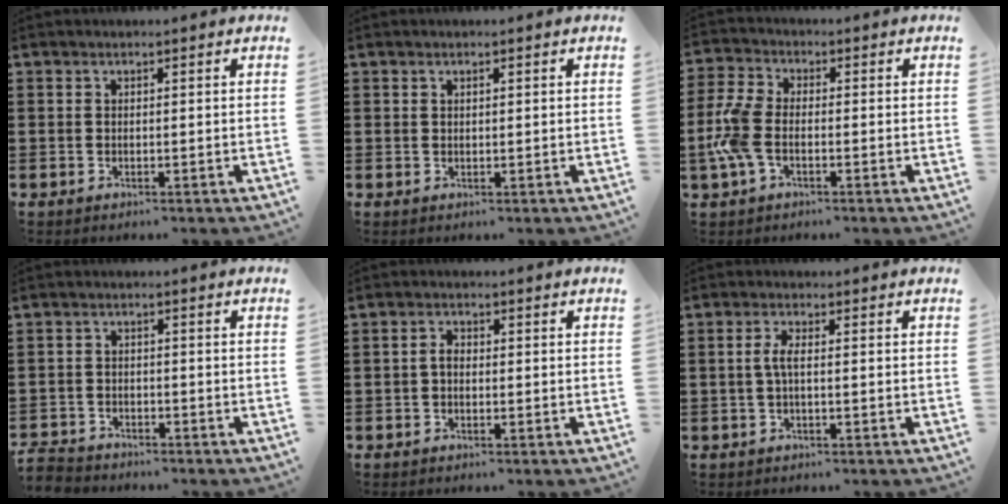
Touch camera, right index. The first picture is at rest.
{"total": 0.5, "force": [0.3, 0.3, 0.3], "torque": [-0.007, 0.001, 0.007]}
{"total": 6.3, "force": [-1.6, 3.4, 5.0], "torque": [-0.137, -0.006, -0.041]}
{"total": 2.7, "force": [-2.6, 0.6, 0.1], "torque": [-0.016, -0.002, -0.059]}
{"total": 1.8, "force": [-0.4, 1.0, 1.4], "torque": [-0.036, 0.000, -0.011]}
{"total": 2.7, "force": [-0.4, 0.6, 2.6], "torque": [-0.062, -0.004, -0.013]}